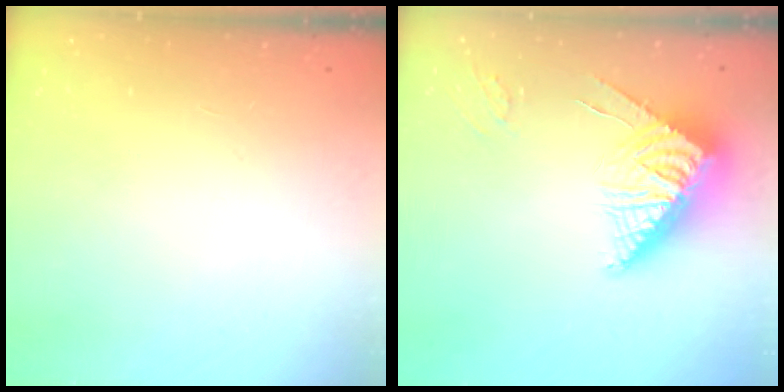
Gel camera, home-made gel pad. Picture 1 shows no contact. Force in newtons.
{"total": 9.3, "press": 9.3, "slide": 1.1}